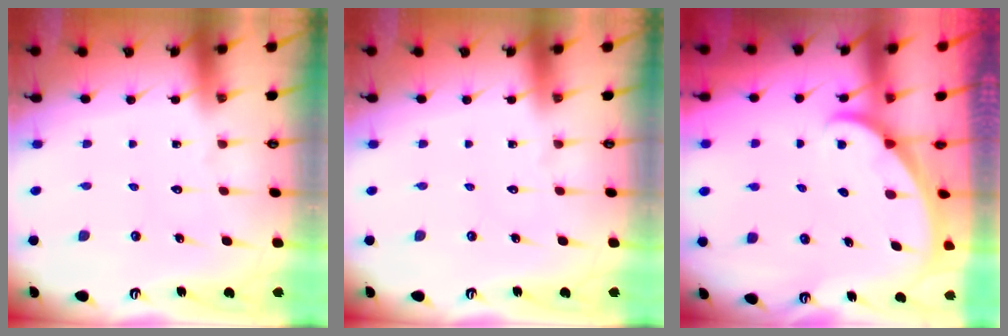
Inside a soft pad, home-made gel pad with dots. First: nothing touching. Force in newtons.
{"total": 0.0}
{"total": 1.5, "press": 1.5, "slide": 0.0}